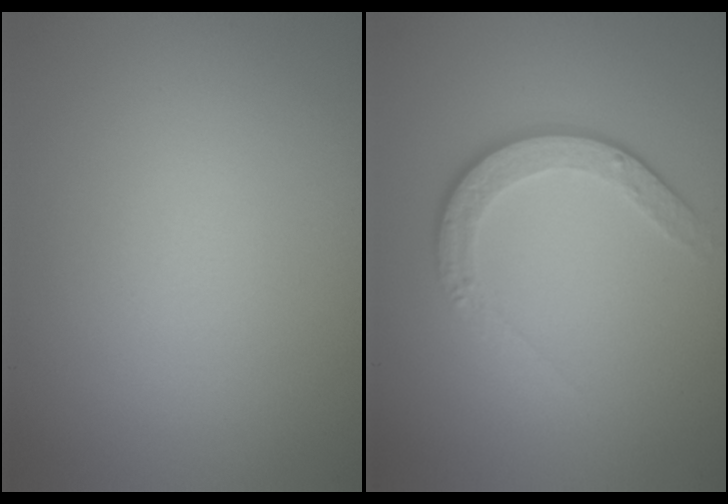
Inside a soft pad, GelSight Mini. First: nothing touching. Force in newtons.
{"total": 3.4, "press": 2.6, "slide": 2.3}